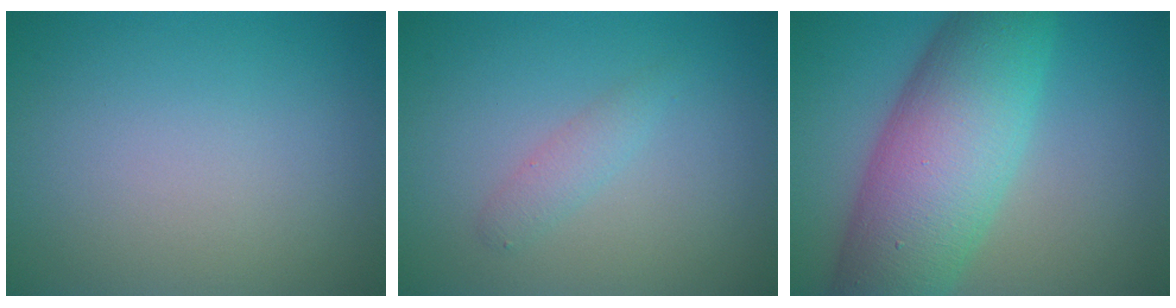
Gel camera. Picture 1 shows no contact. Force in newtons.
{"total": 1.4, "press": 1.4, "slide": 0.0}
{"total": 11.1, "press": 11.1, "slide": 0.5}